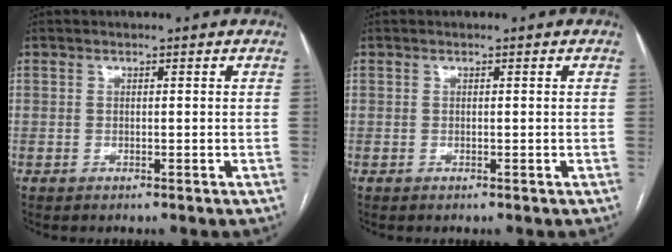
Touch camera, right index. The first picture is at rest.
{"total": 0.0}